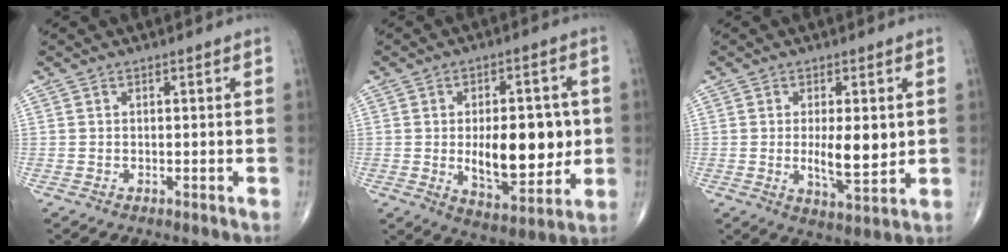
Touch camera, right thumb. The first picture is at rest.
{"total": 16.1, "force": [-0.4, 8.1, 13.9], "torque": [-0.166, -0.010, 0.006]}
{"total": 8.2, "force": [0.4, 3.1, 7.6], "torque": [-0.113, -0.017, 0.013]}